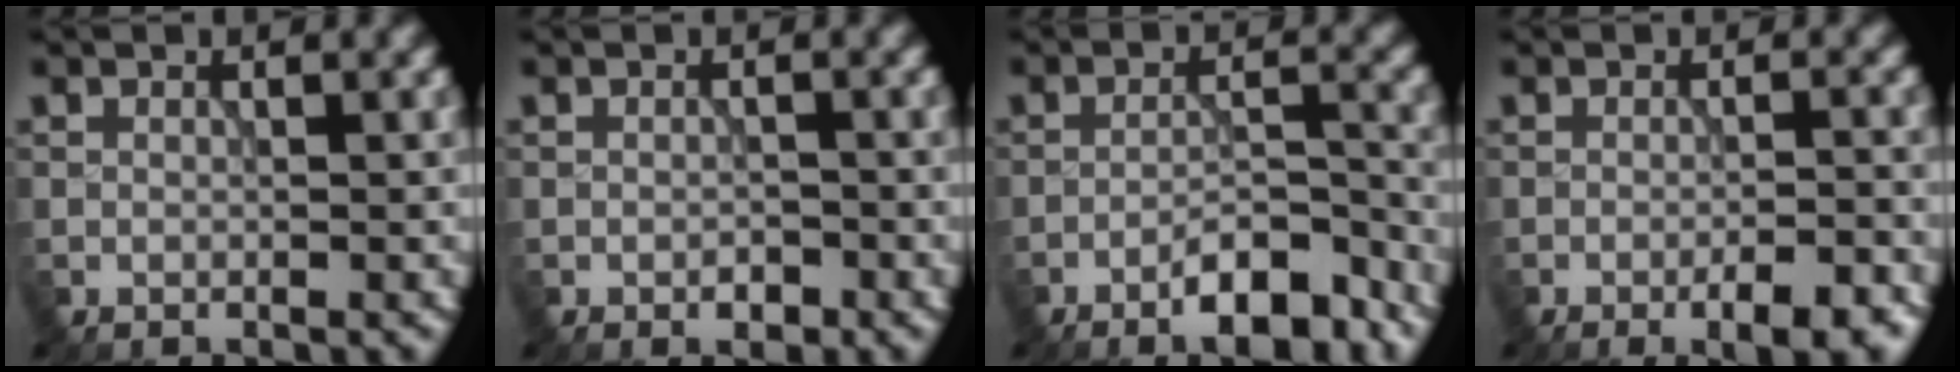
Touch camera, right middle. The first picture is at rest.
{"total": 1.1, "force": [-0.7, 0.5, 0.8], "torque": [-0.010, 0.000, -0.012]}
{"total": 6.0, "force": [-4.3, 1.4, 3.9], "torque": [-0.054, 0.010, -0.067]}
{"total": 4.6, "force": [-2.7, 1.0, 3.5], "torque": [-0.051, 0.006, -0.033]}